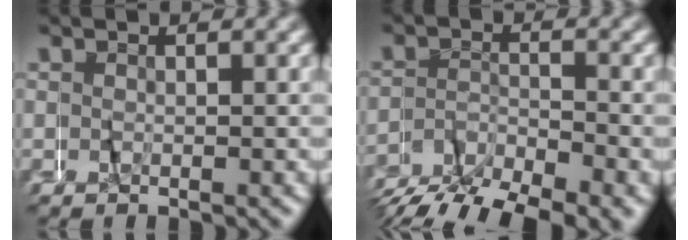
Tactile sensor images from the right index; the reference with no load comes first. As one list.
[{"total": 5.7, "force": [-5.1, 1.1, 2.3], "torque": [-0.025, 0.004, -0.094]}]